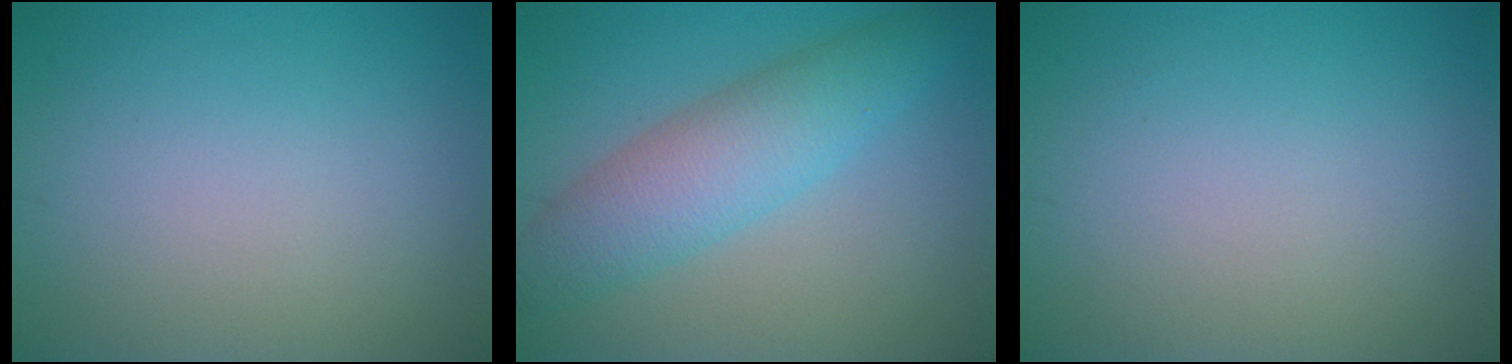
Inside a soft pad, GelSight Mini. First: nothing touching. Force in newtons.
{"total": 5.6, "press": 5.6, "slide": 0.1}
{"total": 0.0}